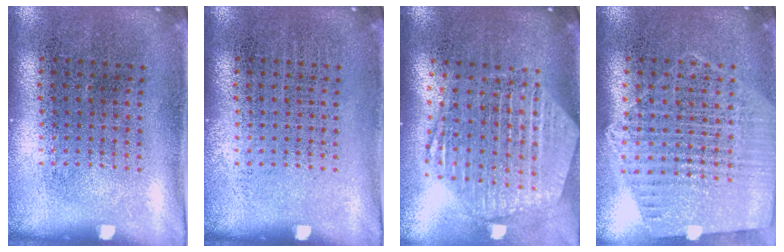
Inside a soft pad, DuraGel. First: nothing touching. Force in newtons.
{"total": 0.0}
{"total": 2.6, "press": 2.1, "slide": 1.5}
{"total": 1.2, "press": 1.2, "slide": 0.3}